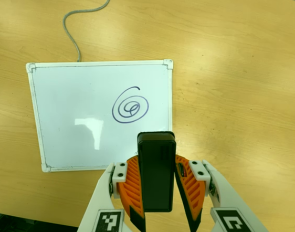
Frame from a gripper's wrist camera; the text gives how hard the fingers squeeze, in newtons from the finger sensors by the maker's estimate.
{"total": 7.8, "left": 6.2, "right": 9.3}